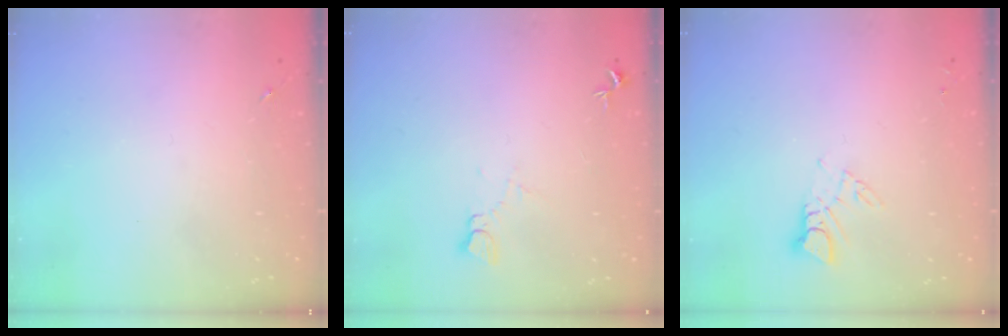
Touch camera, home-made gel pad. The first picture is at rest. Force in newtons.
{"total": 4.3, "press": 4.3, "slide": 0.4}
{"total": 3.8, "press": 3.8, "slide": 0.2}